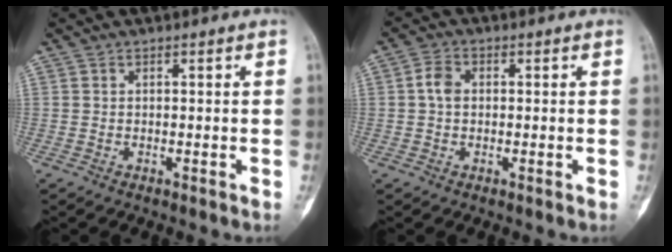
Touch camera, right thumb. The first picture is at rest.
{"total": 3.5, "force": [0.2, 2.7, 2.3], "torque": [-0.042, 0.009, -0.001]}